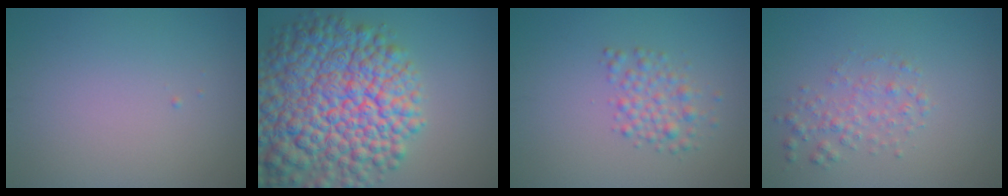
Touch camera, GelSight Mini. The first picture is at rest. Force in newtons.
{"total": 14.8, "press": 14.8, "slide": 0.7}
{"total": 2.4, "press": 2.4, "slide": 0.1}
{"total": 2.1, "press": 2.1, "slide": 0.0}